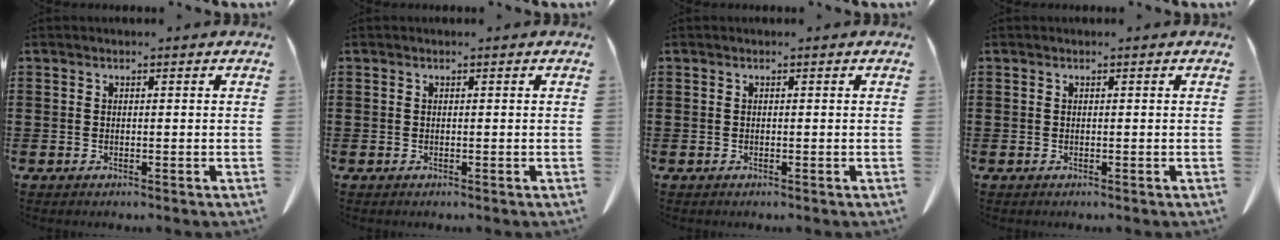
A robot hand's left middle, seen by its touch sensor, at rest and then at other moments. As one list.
[{"total": 0.0}, {"total": 0.0}, {"total": 0.0}]